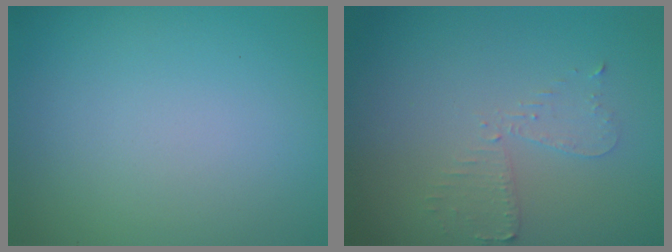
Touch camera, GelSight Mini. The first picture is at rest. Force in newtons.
{"total": 2.2, "press": 2.2, "slide": 0.5}